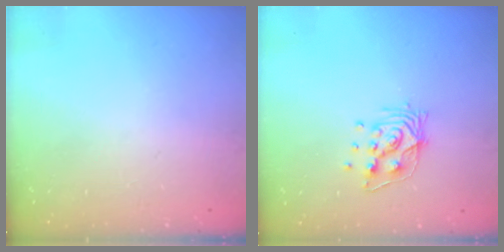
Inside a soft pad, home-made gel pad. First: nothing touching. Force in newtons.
{"total": 10.3, "press": 10.3, "slide": 0.7}